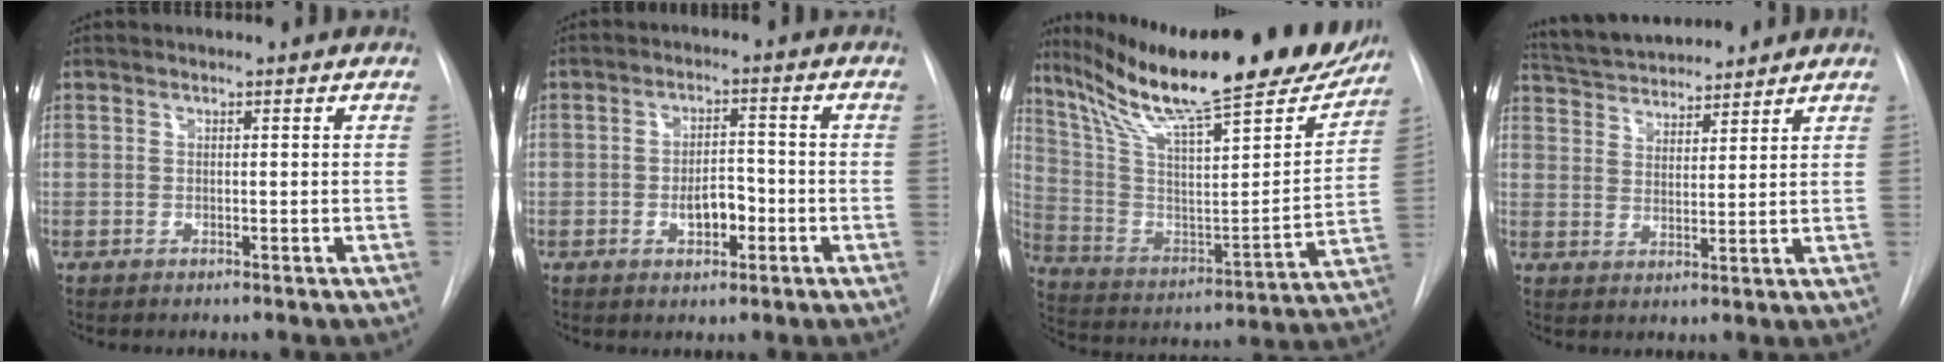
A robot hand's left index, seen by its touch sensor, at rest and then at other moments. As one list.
[{"total": 4.6, "force": [-2.0, 2.3, 3.5], "torque": [-0.056, 0.003, -0.030]}, {"total": 29.4, "force": [24.3, 4.2, 16.1], "torque": [-0.272, -0.046, 0.362]}, {"total": 10.5, "force": [9.9, 1.8, 2.8], "torque": [-0.054, 0.020, 0.165]}]